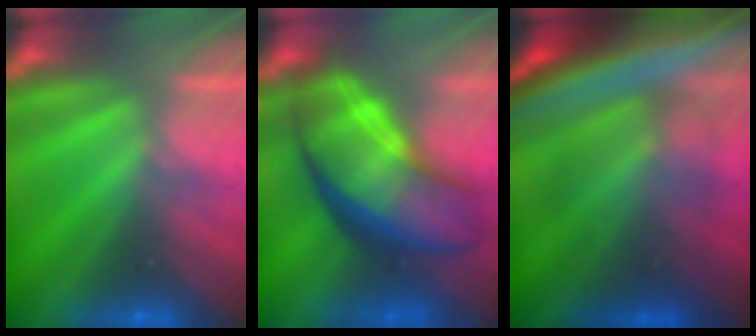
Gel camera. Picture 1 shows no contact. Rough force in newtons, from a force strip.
{"total": 10.9}
{"total": 8.7}